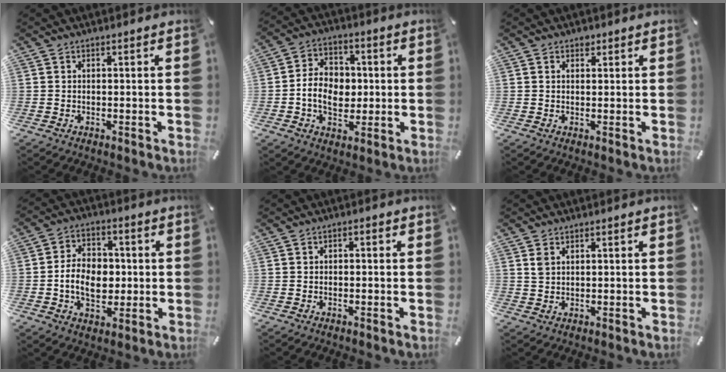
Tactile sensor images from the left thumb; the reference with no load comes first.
{"total": 9.4, "force": [-1.0, 7.6, 5.5], "torque": [-0.094, 0.015, -0.017]}
{"total": 1.4, "force": [0.9, 0.9, 0.4], "torque": [-0.001, 0.000, 0.015]}
{"total": 10.7, "force": [-0.9, 7.9, 7.1], "torque": [-0.126, 0.012, -0.016]}
{"total": 0.8, "force": [-0.5, 0.5, 0.4], "torque": [-0.008, 0.003, -0.011]}
{"total": 1.9, "force": [1.1, 1.4, 0.8], "torque": [-0.017, 0.003, 0.021]}